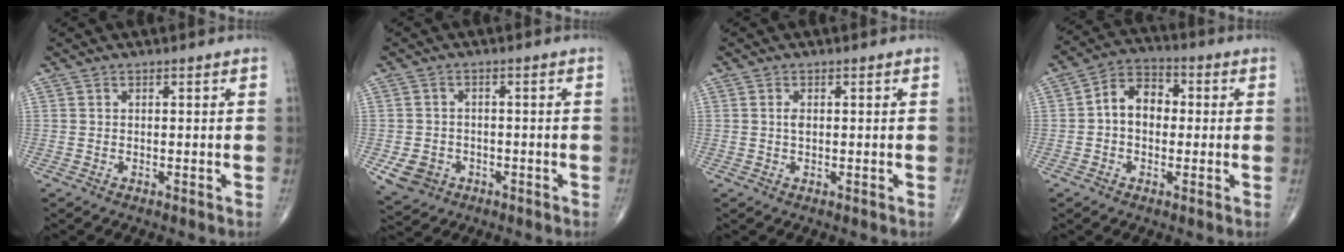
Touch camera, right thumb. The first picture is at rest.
{"total": 5.7, "force": [-2.2, 4.8, 2.0], "torque": [-0.031, 0.009, -0.028]}
{"total": 1.2, "force": [0.1, 0.7, 1.0], "torque": [-0.019, 0.000, 0.002]}
{"total": 8.1, "force": [0.2, 5.9, 5.5], "torque": [-0.068, 0.024, -0.011]}